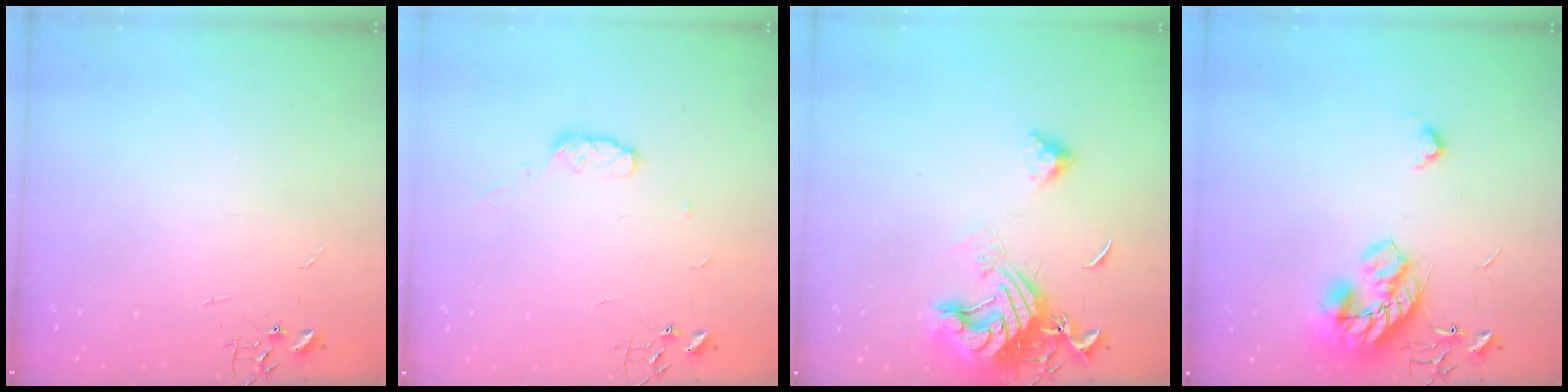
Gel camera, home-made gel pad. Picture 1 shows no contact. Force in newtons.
{"total": 5.7, "press": 5.7, "slide": 0.9}
{"total": 15.3, "press": 15.2, "slide": 1.7}
{"total": 17.8, "press": 17.8, "slide": 0.7}